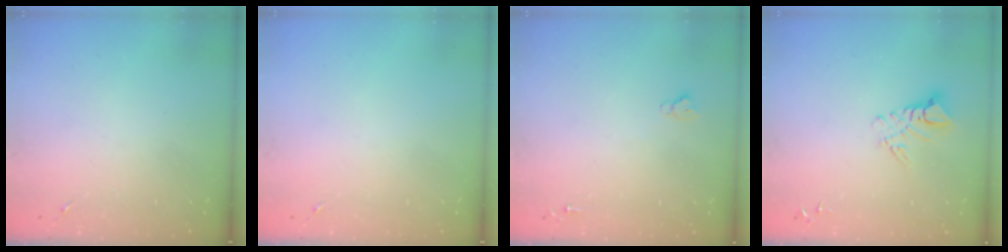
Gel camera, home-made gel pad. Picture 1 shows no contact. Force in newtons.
{"total": 0.0}
{"total": 2.6, "press": 2.5, "slide": 0.3}
{"total": 7.5, "press": 7.5, "slide": 0.7}